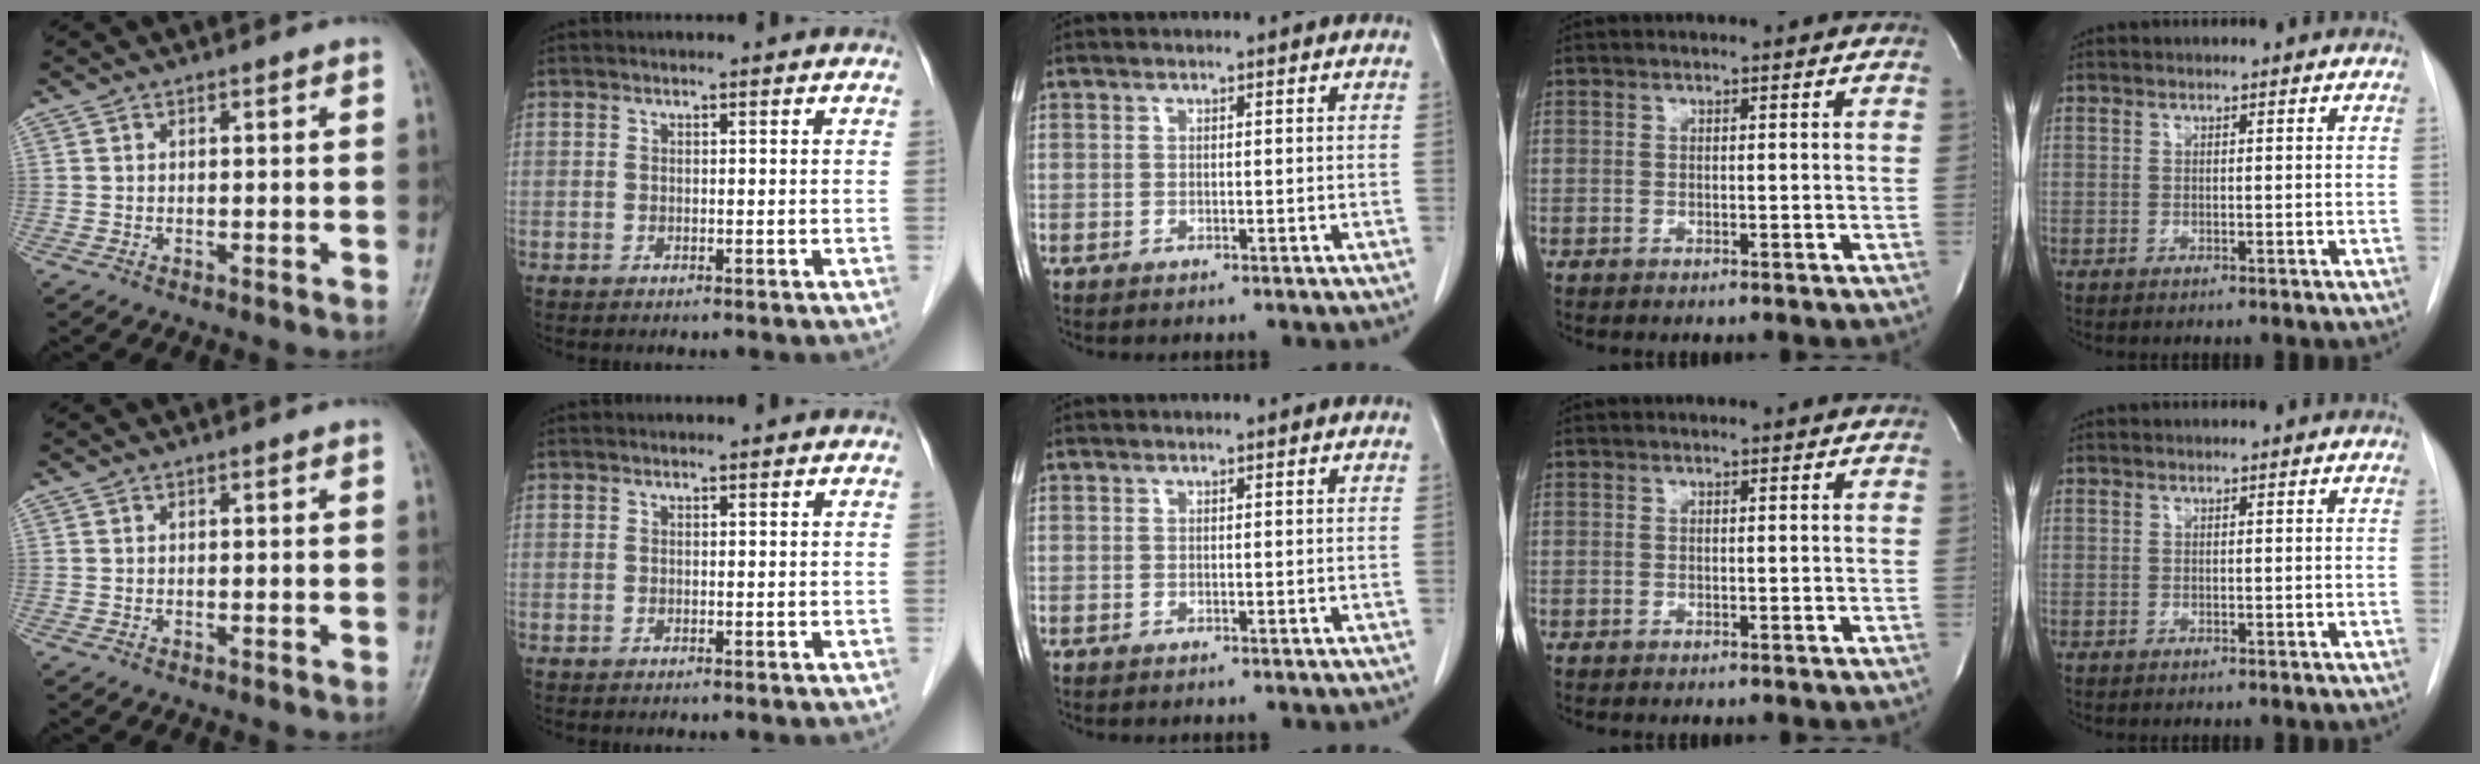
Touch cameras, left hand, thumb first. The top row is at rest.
{}